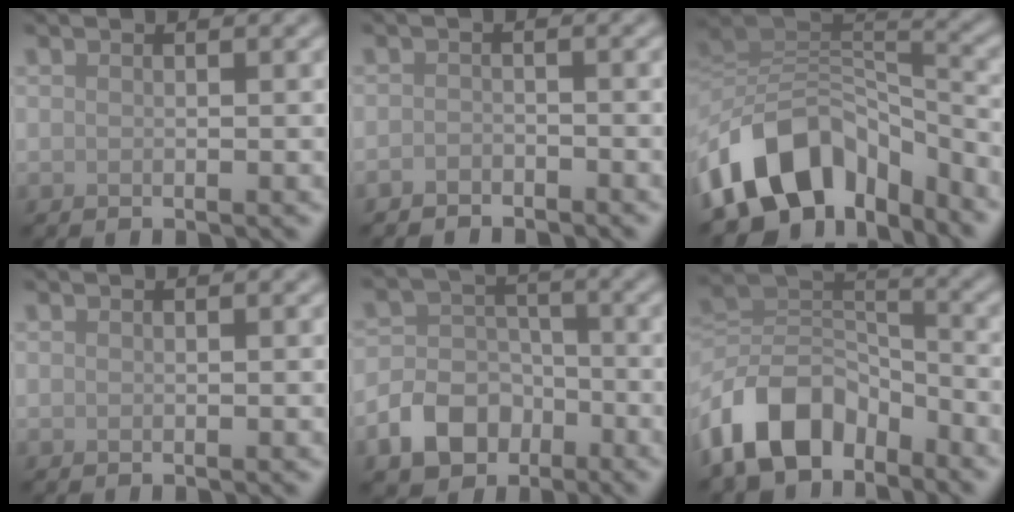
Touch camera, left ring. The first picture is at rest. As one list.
[{"total": 1.4, "force": [-1.3, 0.5, 0.1], "torque": [0.000, 0.000, -0.029]}, {"total": 10.8, "force": [-6.7, 6.4, 5.7], "torque": [-0.092, 0.016, -0.127]}, {"total": 0.0}, {"total": 5.7, "force": [-2.9, 4.2, 2.4], "torque": [-0.039, 0.000, -0.063]}, {"total": 9.5, "force": [-5.9, 5.6, 4.9], "torque": [-0.082, 0.002, -0.124]}]